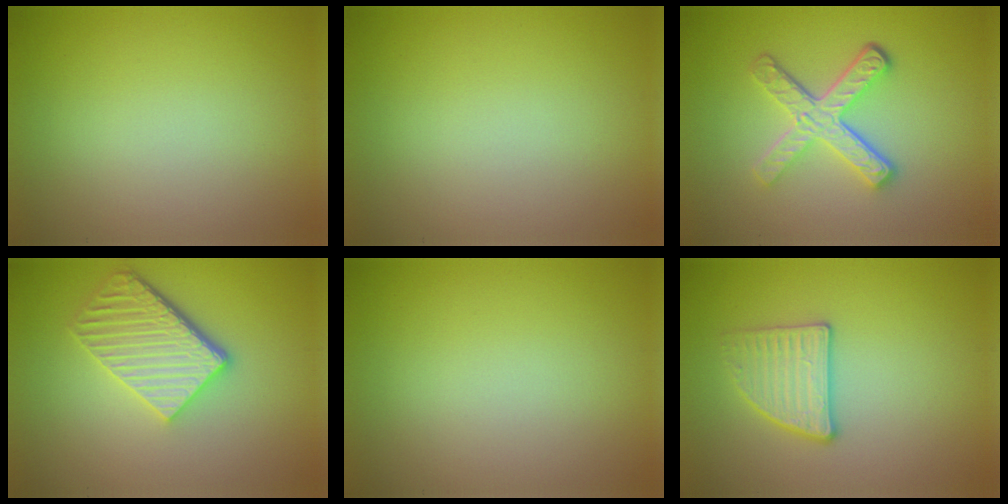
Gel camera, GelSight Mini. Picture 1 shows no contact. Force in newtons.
{"total": 0.0}
{"total": 4.6, "press": 3.5, "slide": 3.0}
{"total": 5.2, "press": 3.9, "slide": 3.5}
{"total": 0.0}
{"total": 2.7, "press": 2.6, "slide": 0.8}